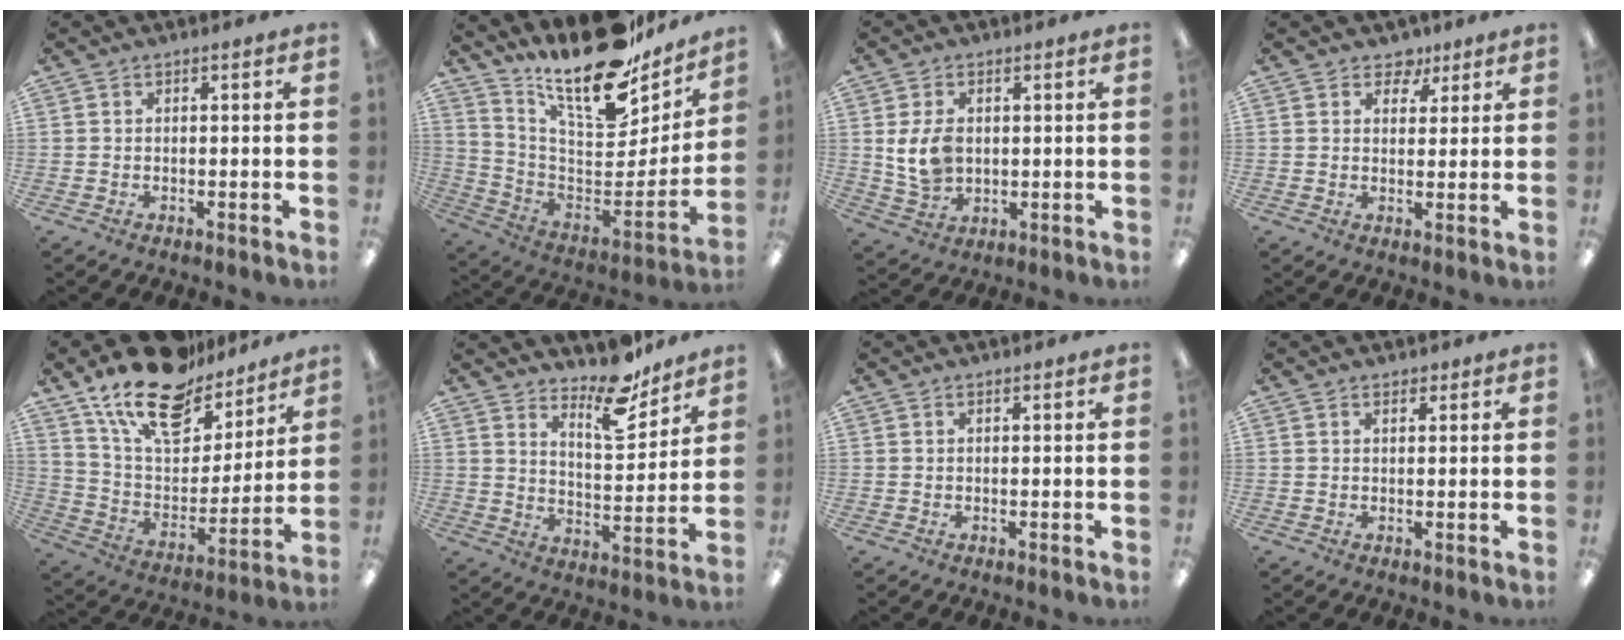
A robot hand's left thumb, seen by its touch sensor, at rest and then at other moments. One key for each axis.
{"total": 20.2, "fx": 16.3, "fy": 6.8, "fz": 10.0, "tx": -0.146, "ty": -0.135, "tz": 0.275}
{"total": 8.2, "fx": 1.2, "fy": 5.9, "fz": 5.5, "tx": -0.109, "ty": 0.002, "tz": 0.022}
{"total": 4.7, "fx": 3.4, "fy": 3.1, "fz": 1.1, "tx": -0.001, "ty": -0.017, "tz": 0.056}
{"total": 20.4, "fx": 15.6, "fy": 9.4, "fz": 9.2, "tx": -0.174, "ty": -0.098, "tz": 0.276}
{"total": 12.4, "fx": 10.3, "fy": 4.1, "fz": 5.6, "tx": -0.061, "ty": -0.080, "tz": 0.179}
{"total": 0.0}
{"total": 1.6, "fx": 1.1, "fy": 0.8, "fz": 0.8, "tx": -0.009, "ty": -0.002, "tz": 0.019}